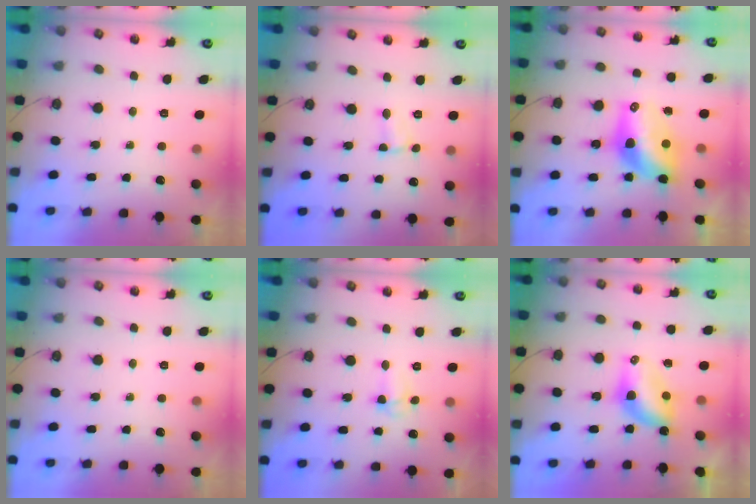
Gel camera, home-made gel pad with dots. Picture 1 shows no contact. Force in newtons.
{"total": 1.7, "press": 1.7, "slide": 0.2}
{"total": 10.6, "press": 10.6, "slide": 0.7}
{"total": 0.0}
{"total": 4.4, "press": 3.4, "slide": 2.8}
{"total": 6.6, "press": 6.6, "slide": 0.2}